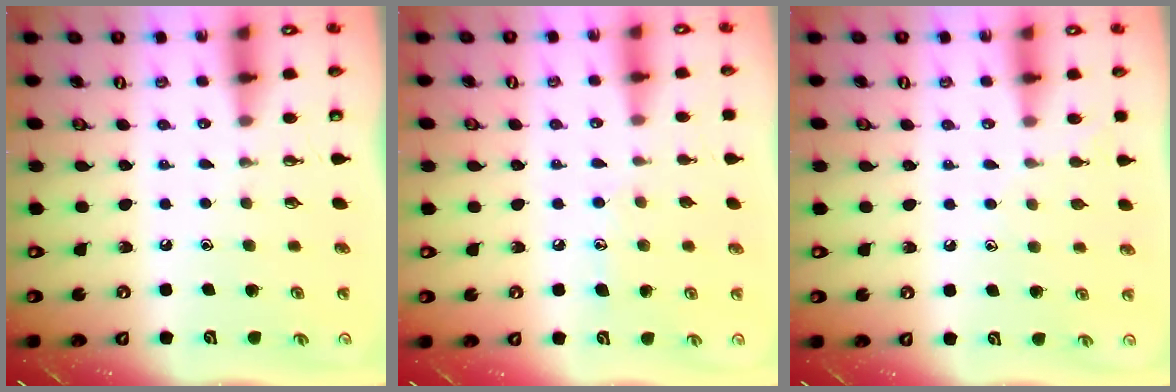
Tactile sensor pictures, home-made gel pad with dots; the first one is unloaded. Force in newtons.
{"total": 6.7, "press": 6.7, "slide": 0.1}
{"total": 5.2, "press": 5.2, "slide": 0.6}